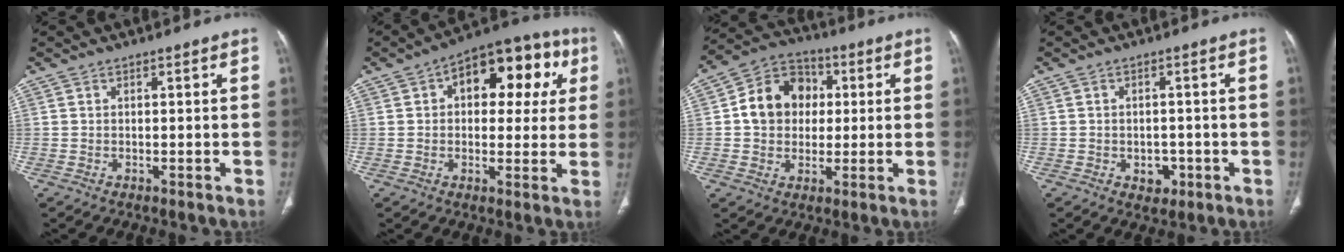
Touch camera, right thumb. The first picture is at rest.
{"total": 16.8, "force": [5.0, 9.6, 12.9], "torque": [-0.117, 0.026, 0.060]}
{"total": 12.0, "force": [1.3, 10.0, 6.6], "torque": [-0.077, 0.018, 0.013]}
{"total": 3.2, "force": [-1.2, 2.4, 1.7], "torque": [-0.007, 0.005, -0.009]}